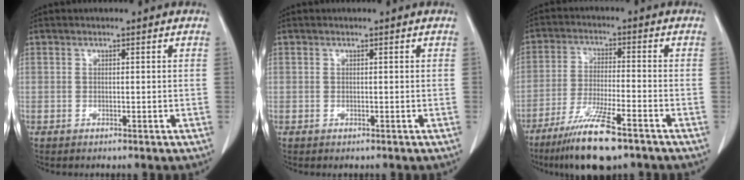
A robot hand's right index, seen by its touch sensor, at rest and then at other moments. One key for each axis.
{"total": 0.0}
{"total": 11.2, "fx": -7.8, "fy": 1.2, "fz": 8.0, "tx": -0.149, "ty": -0.029, "tz": -0.133}